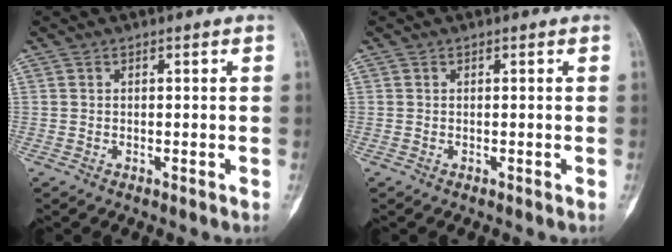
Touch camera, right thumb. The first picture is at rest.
{"total": 0.0}